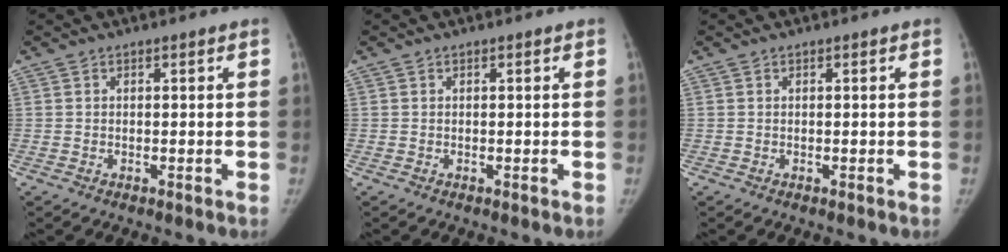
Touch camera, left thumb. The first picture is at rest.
{"total": 0.0}
{"total": 0.0}